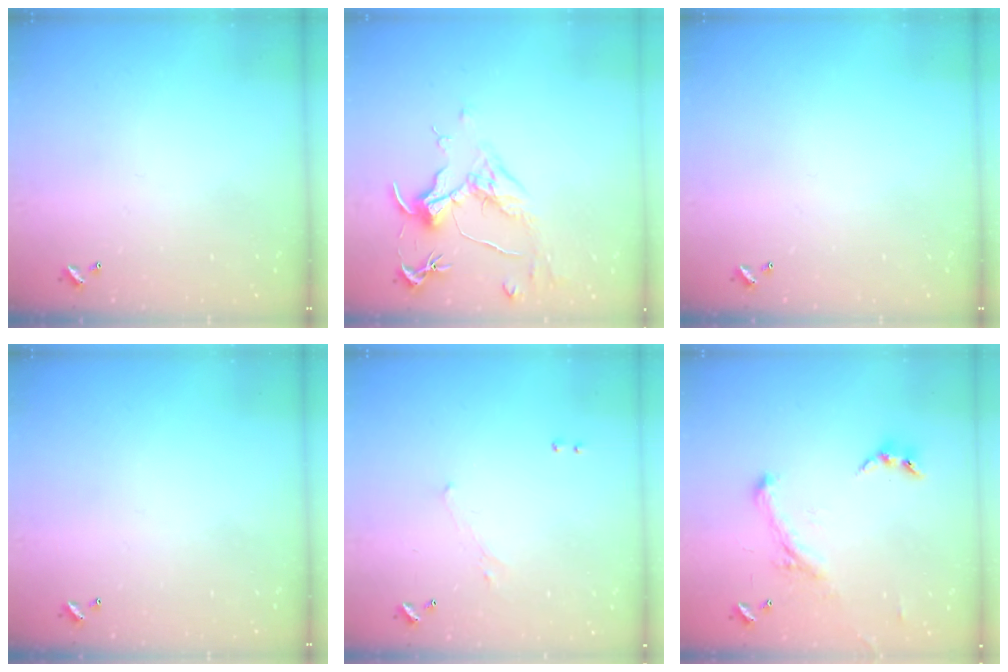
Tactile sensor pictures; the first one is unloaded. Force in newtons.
{"total": 1.6, "press": 1.4, "slide": 0.8}
{"total": 0.0}
{"total": 0.0}
{"total": 0.9, "press": 0.8, "slide": 0.5}
{"total": 1.5, "press": 1.4, "slide": 0.3}